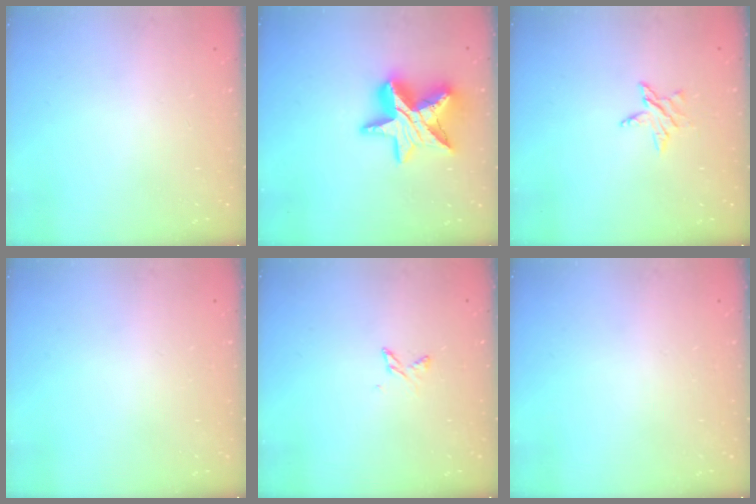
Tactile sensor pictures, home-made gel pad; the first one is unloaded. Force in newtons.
{"total": 16.9, "press": 16.8, "slide": 1.3}
{"total": 5.0, "press": 4.9, "slide": 0.6}
{"total": 0.0}
{"total": 2.5, "press": 2.5, "slide": 0.5}
{"total": 0.0}